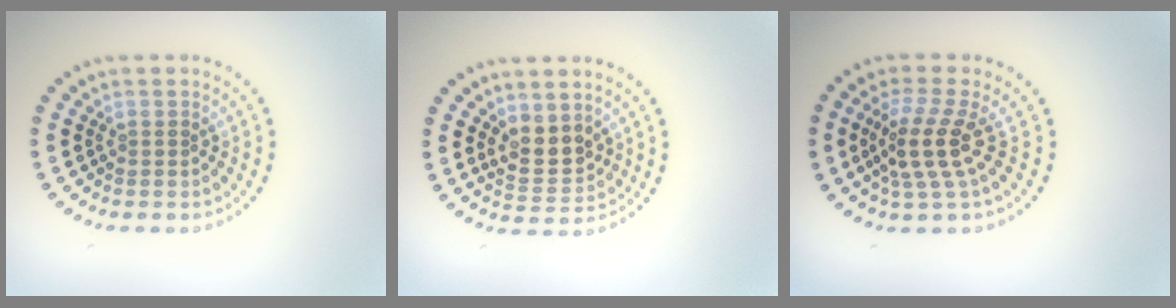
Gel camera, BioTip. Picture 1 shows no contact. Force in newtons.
{"total": 2.9, "press": 2.7, "slide": 1.2}
{"total": 3.7, "press": 3.0, "slide": 2.2}